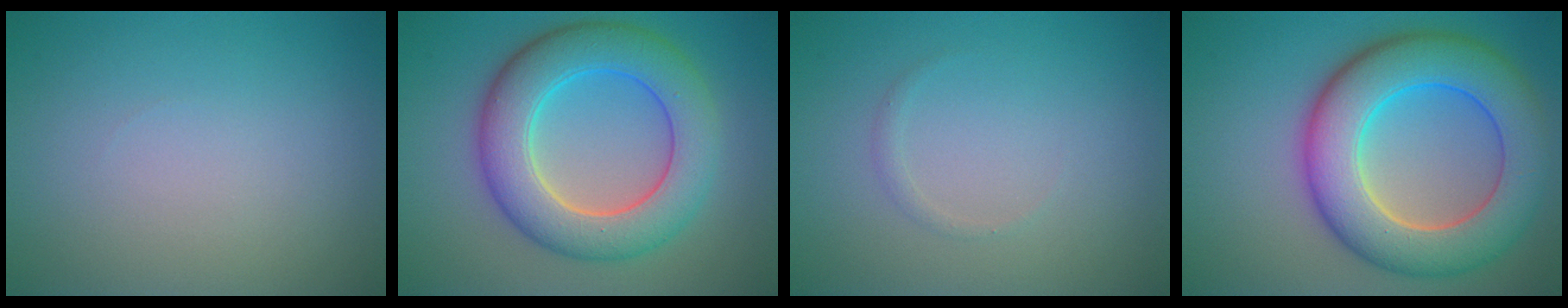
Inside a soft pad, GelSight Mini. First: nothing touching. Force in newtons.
{"total": 8.5, "press": 8.4, "slide": 0.6}
{"total": 0.6, "press": 0.6, "slide": 0.0}
{"total": 10.4, "press": 10.4, "slide": 0.4}